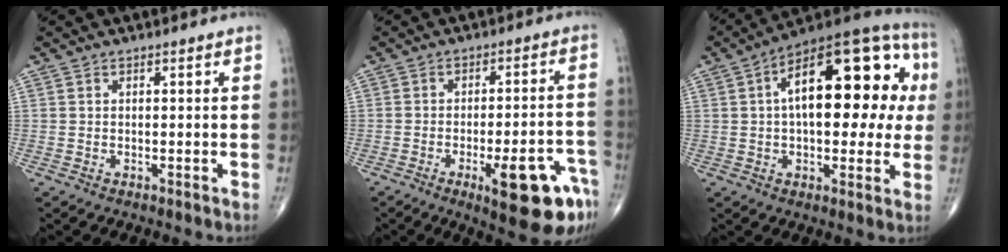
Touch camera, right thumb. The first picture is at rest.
{"total": 14.9, "force": [-7.2, 4.2, 12.3], "torque": [-0.122, 0.035, -0.085]}
{"total": 24.6, "force": [4.4, 11.5, 21.3], "torque": [-0.286, 0.037, 0.053]}